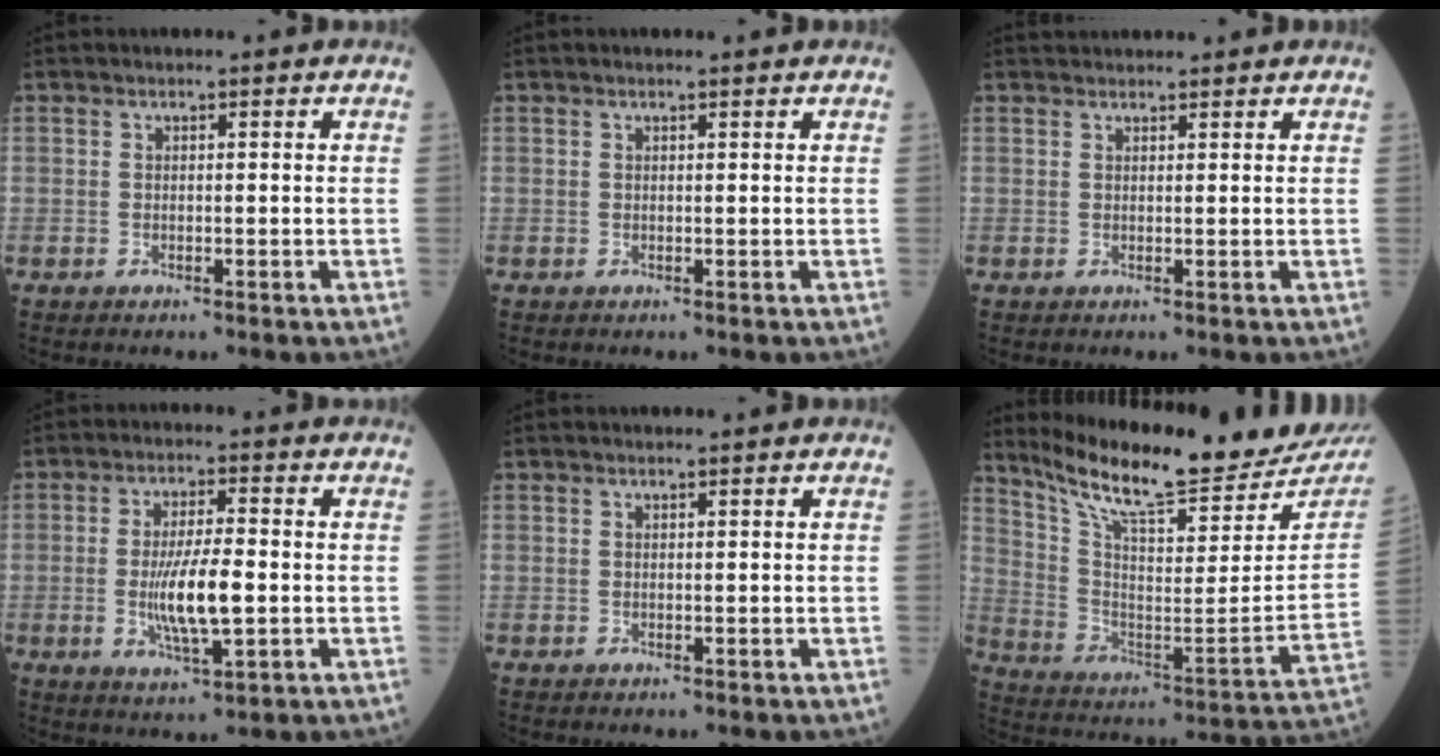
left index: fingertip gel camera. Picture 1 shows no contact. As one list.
[{"total": 0.7, "force": [0.6, 0.0, 0.4], "torque": [-0.009, 0.005, 0.010]}, {"total": 4.0, "force": [3.8, 0.7, 0.9], "torque": [-0.008, 0.033, 0.053]}, {"total": 8.4, "force": [-1.1, 1.5, 8.2], "torque": [-0.161, -0.010, -0.020]}, {"total": 0.0}, {"total": 23.6, "force": [21.6, 1.9, 9.4], "torque": [-0.169, -0.086, 0.317]}]